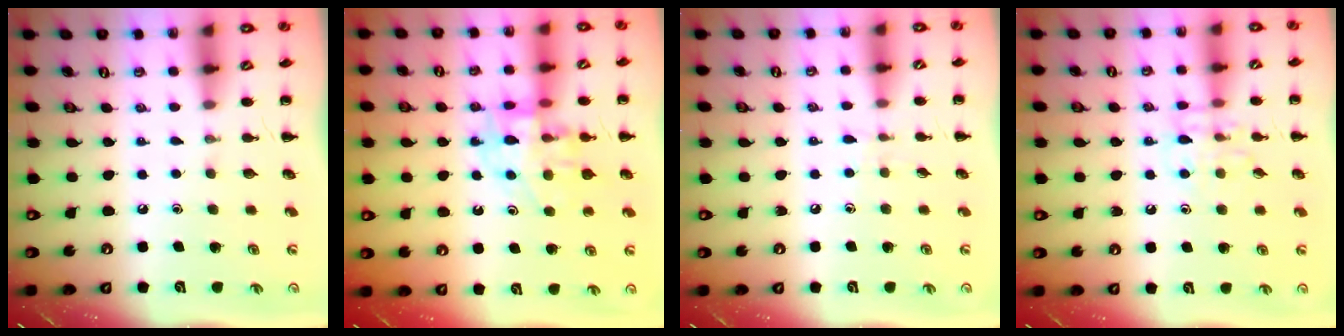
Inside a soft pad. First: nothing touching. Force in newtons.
{"total": 13.2, "press": 12.9, "slide": 2.9}
{"total": 3.6, "press": 3.2, "slide": 1.5}
{"total": 8.8, "press": 8.8, "slide": 0.9}